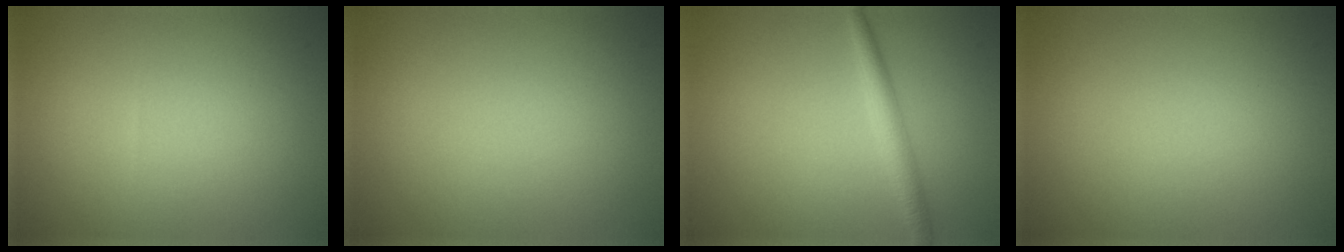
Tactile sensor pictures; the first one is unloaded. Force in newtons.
{"total": 0.0}
{"total": 2.3, "press": 2.3, "slide": 0.0}
{"total": 0.0}